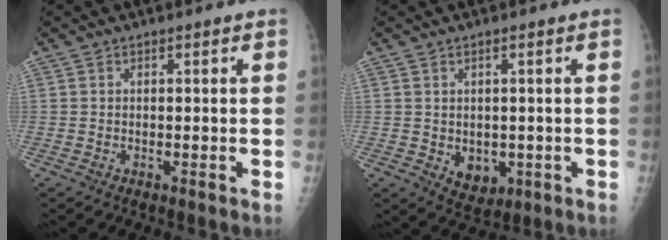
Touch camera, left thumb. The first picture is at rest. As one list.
[{"total": 5.1, "force": [-0.8, 3.7, 3.4], "torque": [-0.027, -0.008, 0.006]}]